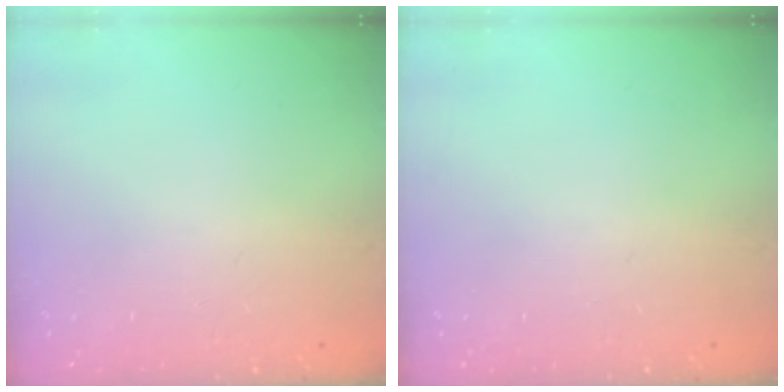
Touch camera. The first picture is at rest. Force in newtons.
{"total": 0.0}